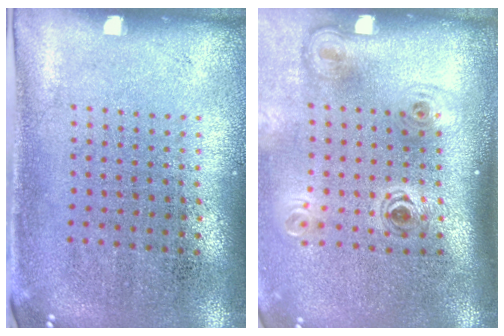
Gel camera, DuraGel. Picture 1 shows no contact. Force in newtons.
{"total": 2.2, "press": 1.5, "slide": 1.6}